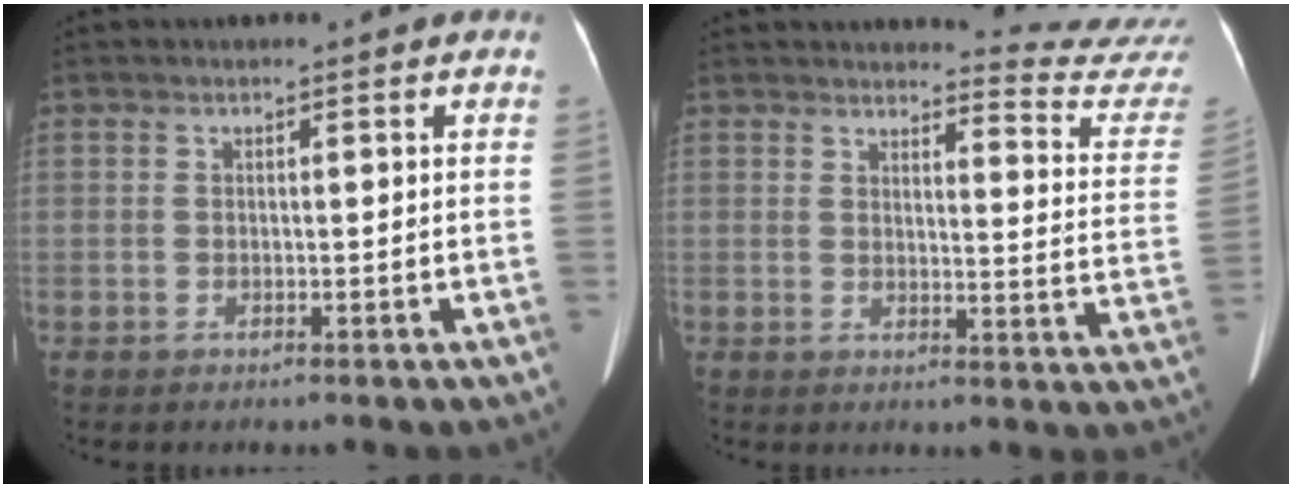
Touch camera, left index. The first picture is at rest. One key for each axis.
{"total": 13.3, "fx": 13.2, "fy": -1.4, "fz": 0.1, "tx": 0.009, "ty": -0.133, "tz": 0.123}